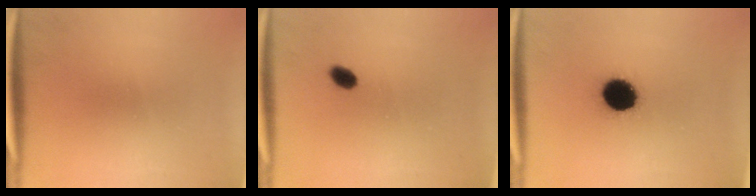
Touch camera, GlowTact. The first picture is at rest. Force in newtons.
{"total": 2.4}
{"total": 12.0}